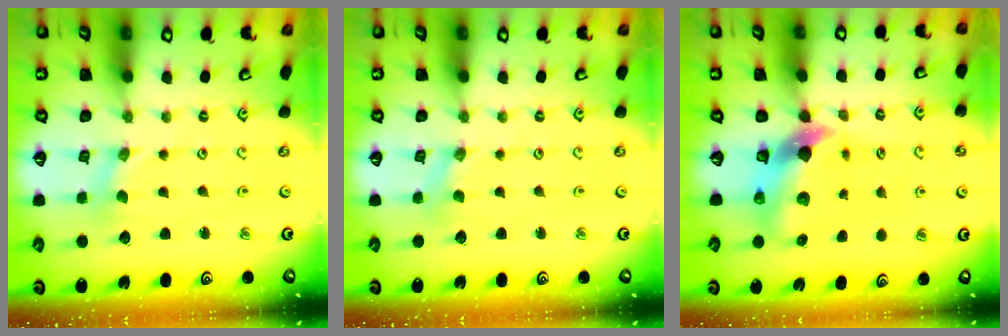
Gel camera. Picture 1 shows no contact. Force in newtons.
{"total": 0.0}
{"total": 8.9, "press": 8.8, "slide": 1.7}